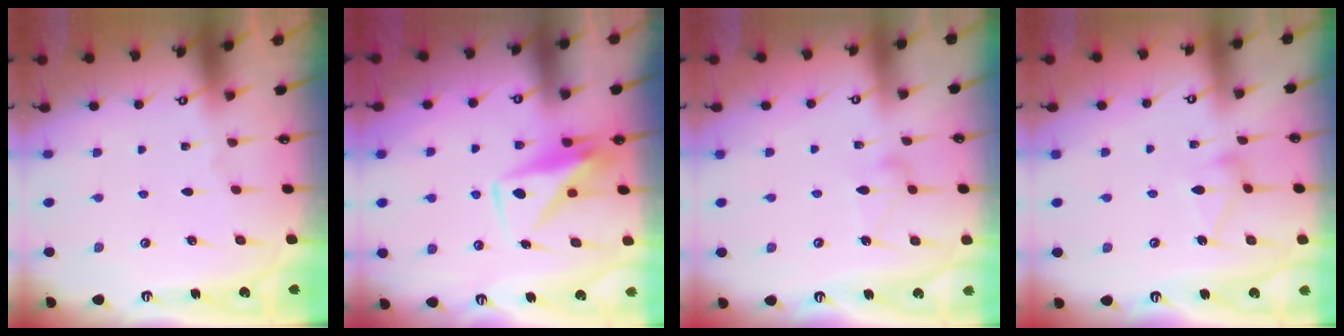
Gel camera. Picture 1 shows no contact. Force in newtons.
{"total": 10.7, "press": 10.6, "slide": 0.5}
{"total": 9.1, "press": 9.1, "slide": 0.1}
{"total": 8.6, "press": 8.5, "slide": 0.3}